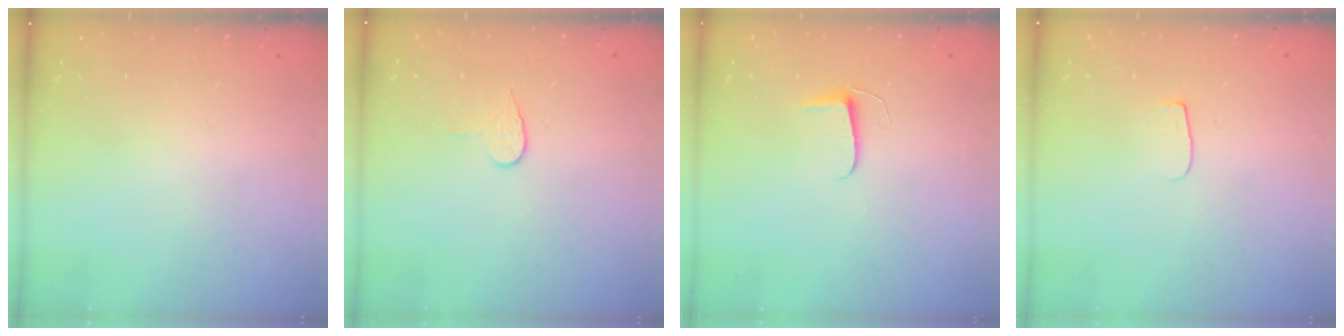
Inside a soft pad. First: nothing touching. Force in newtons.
{"total": 6.0, "press": 6.0, "slide": 0.5}
{"total": 5.5, "press": 5.5, "slide": 0.5}
{"total": 4.5, "press": 4.4, "slide": 0.6}